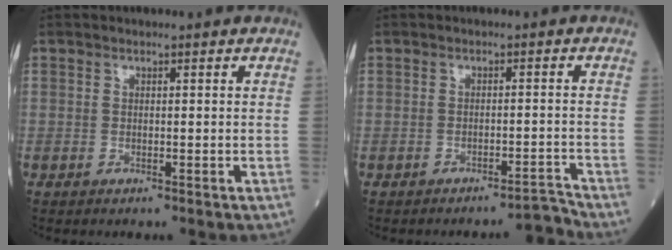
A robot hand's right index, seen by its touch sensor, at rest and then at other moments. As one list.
[{"total": 2.6, "force": [-2.5, -0.8, 0.1], "torque": [0.008, -0.002, -0.033]}]